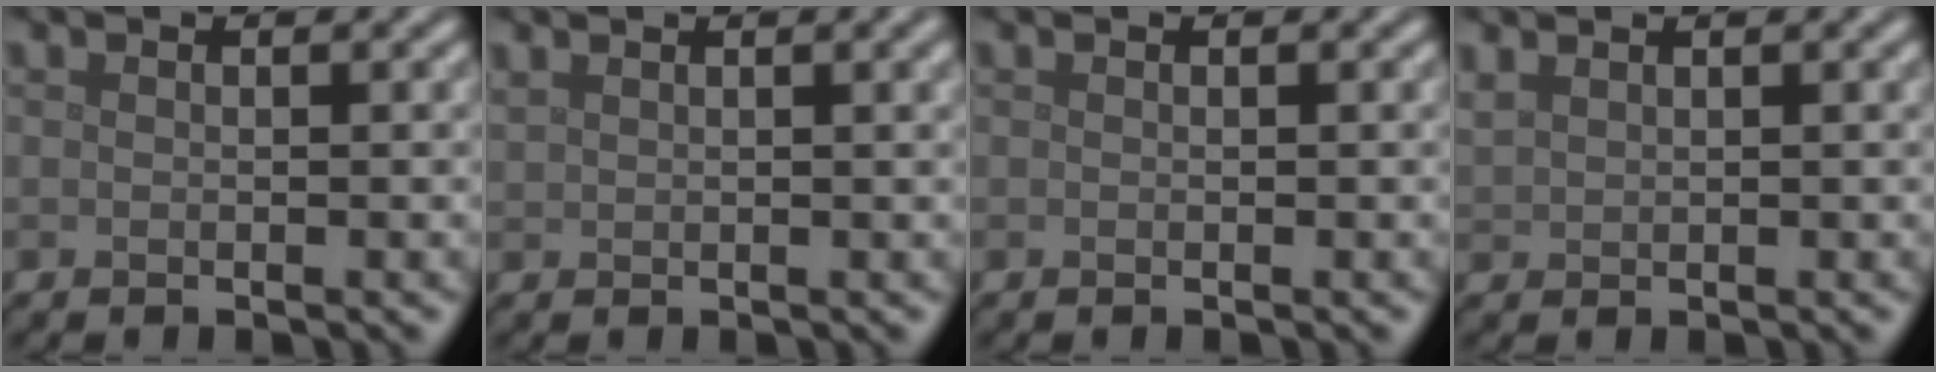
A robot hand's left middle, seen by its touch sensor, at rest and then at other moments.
{"total": 3.4, "force": [2.2, 1.2, 2.3], "torque": [-0.033, 0.009, 0.038]}
{"total": 0.0}
{"total": 2.1, "force": [1.6, 0.6, 1.1], "torque": [-0.024, 0.008, 0.037]}